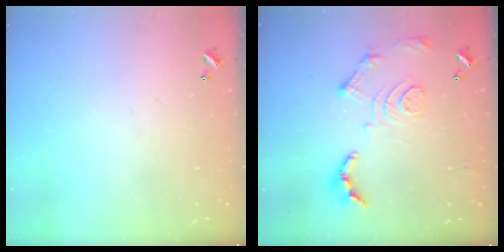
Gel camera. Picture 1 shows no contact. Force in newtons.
{"total": 14.2, "press": 14.1, "slide": 1.4}